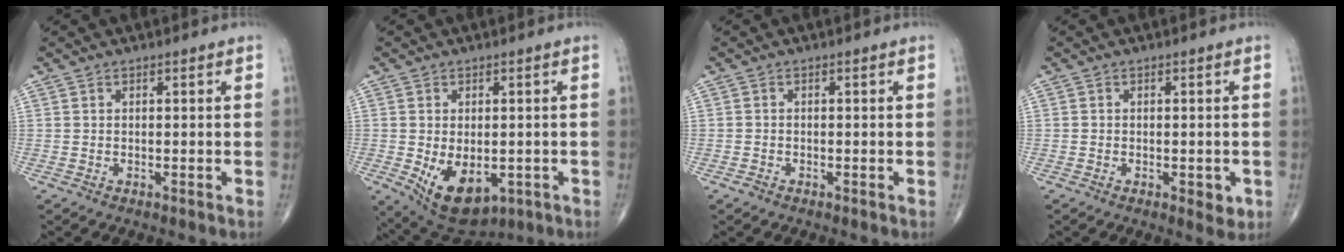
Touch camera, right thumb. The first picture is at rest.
{"total": 10.7, "force": [-2.8, 6.4, 8.1], "torque": [-0.114, -0.011, -0.023]}
{"total": 0.9, "force": [-0.6, 0.5, 0.2], "torque": [-0.005, 0.001, -0.015]}
{"total": 2.9, "force": [-0.9, 1.5, 2.3], "torque": [-0.020, -0.002, -0.010]}